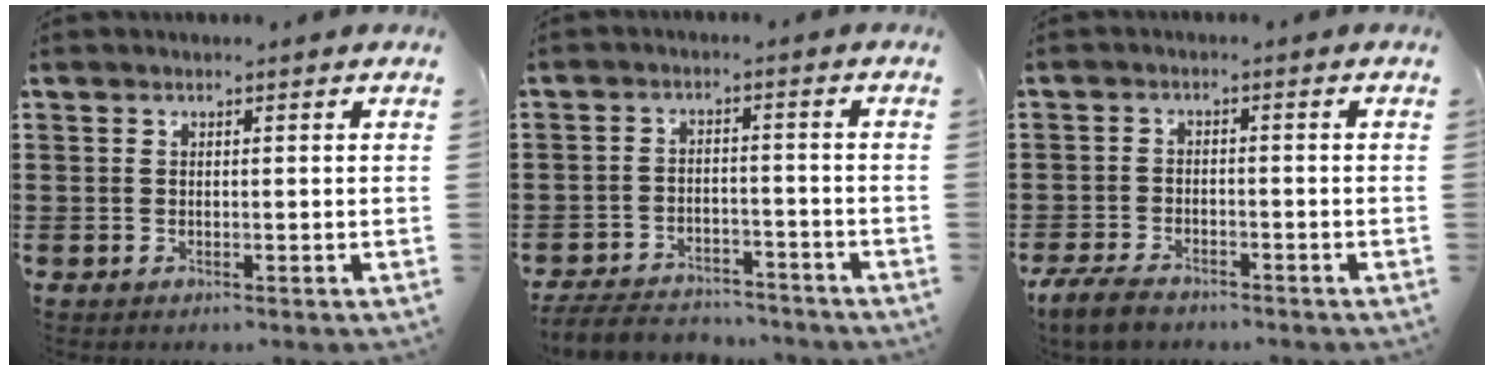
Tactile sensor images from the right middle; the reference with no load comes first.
{"total": 4.7, "force": [-4.6, 0.9, 0.5], "torque": [-0.020, 0.005, -0.098]}
{"total": 3.7, "force": [-3.1, 1.1, 1.7], "torque": [-0.050, -0.002, -0.067]}